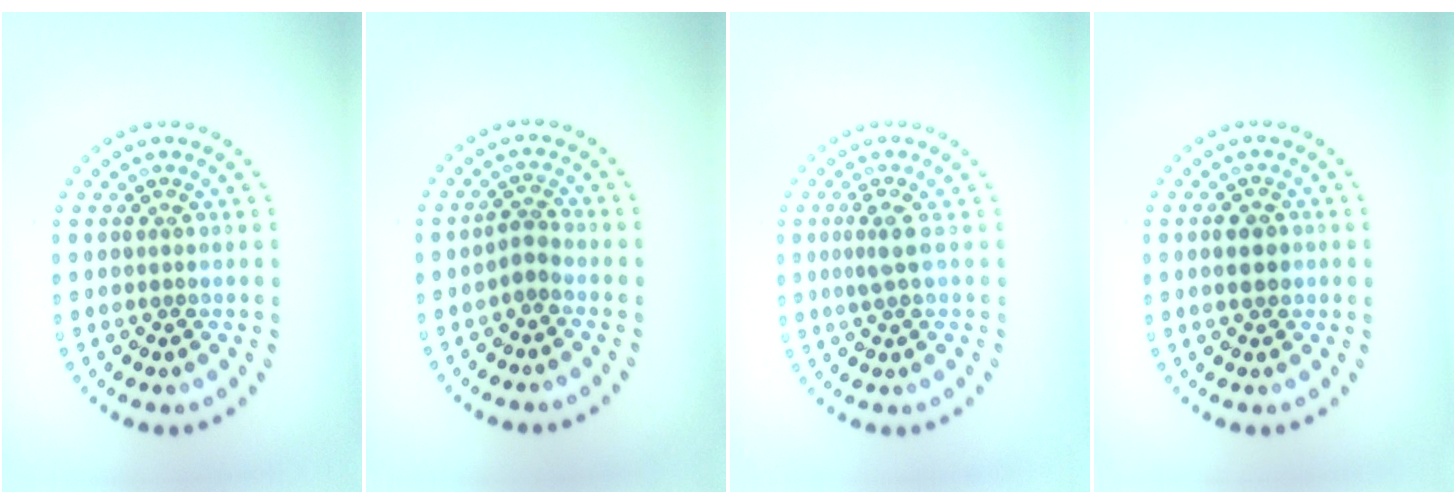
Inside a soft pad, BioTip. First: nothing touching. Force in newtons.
{"total": 1.8, "press": 1.2, "slide": 1.3}
{"total": 1.7, "press": 1.4, "slide": 1.0}
{"total": 2.0, "press": 2.0, "slide": 0.1}